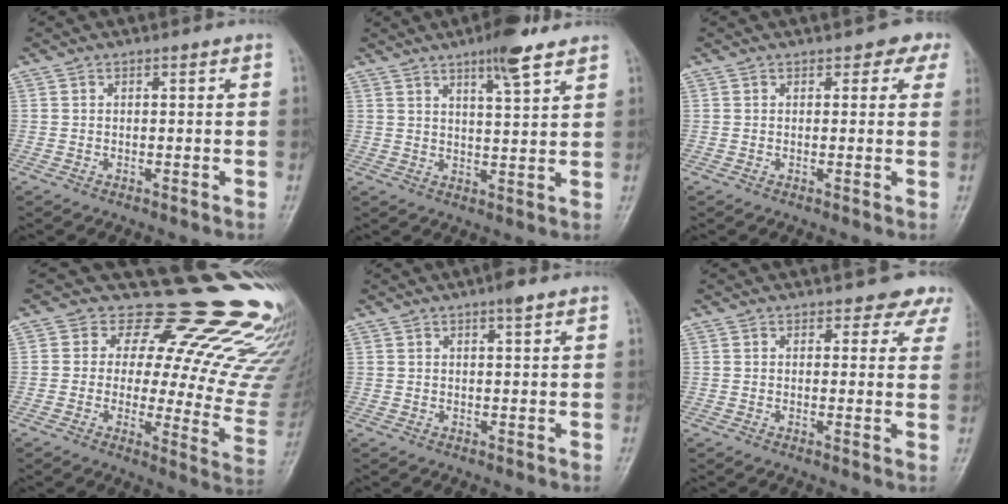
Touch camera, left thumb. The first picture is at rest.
{"total": 7.1, "force": [4.9, 1.3, 4.9], "torque": [-0.071, -0.029, 0.075]}
{"total": 2.7, "force": [1.7, 1.8, 1.1], "torque": [0.015, -0.006, 0.008]}
{"total": 22.0, "force": [16.3, 8.0, 12.4], "torque": [-0.106, -0.119, 0.184]}
{"total": 2.0, "force": [1.3, 0.3, 1.5], "torque": [-0.022, -0.002, 0.018]}
{"total": 5.6, "force": [4.9, 2.6, 0.6], "torque": [0.037, -0.023, 0.034]}